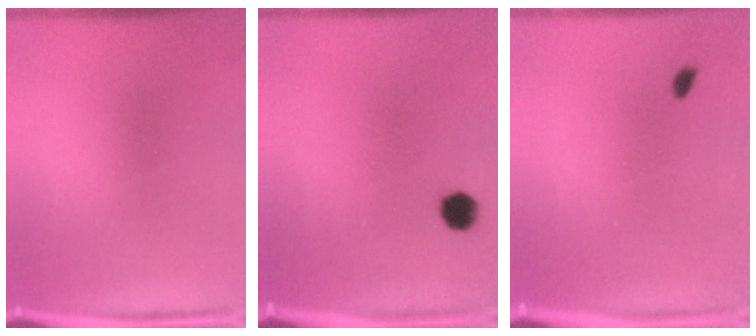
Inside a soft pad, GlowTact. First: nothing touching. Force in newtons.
{"total": 3.3}
{"total": 0.9}